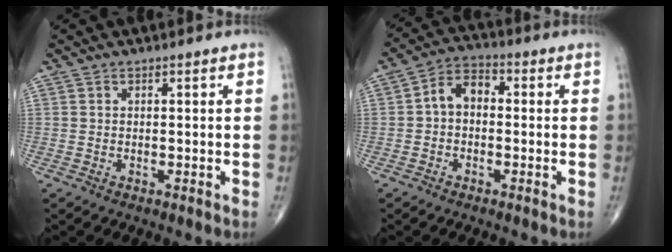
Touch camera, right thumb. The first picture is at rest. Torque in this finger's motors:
{"motor_torque": [0.09, 0.08, 0.35, 0.18, 0.05]}